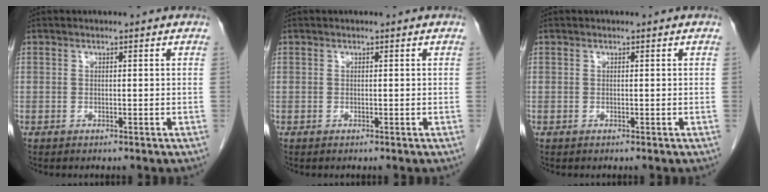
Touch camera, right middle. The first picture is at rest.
{"total": 0.0}
{"total": 0.0}